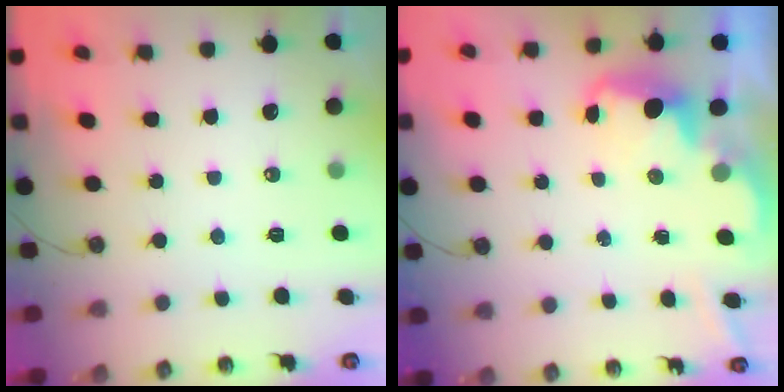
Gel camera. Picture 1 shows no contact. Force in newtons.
{"total": 2.6, "press": 2.6, "slide": 0.5}